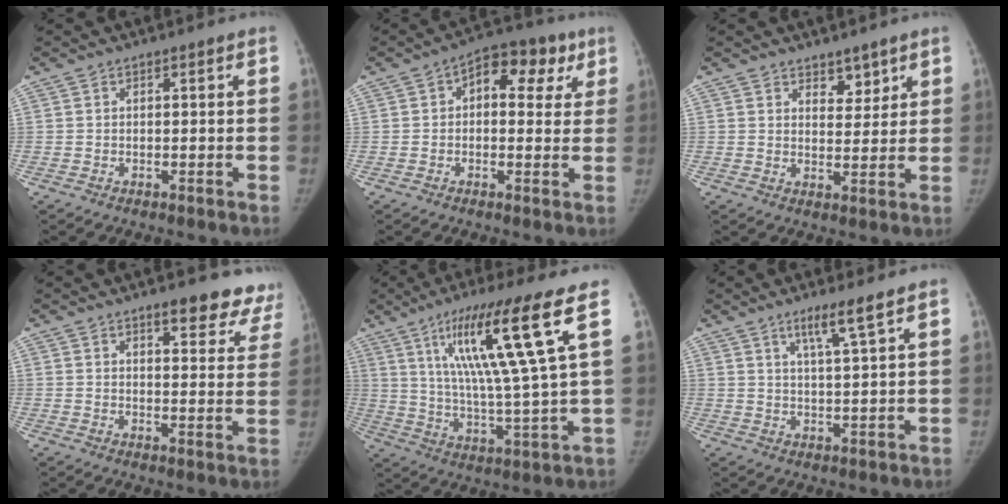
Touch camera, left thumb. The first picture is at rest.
{"total": 10.6, "force": [3.7, 6.8, 7.3], "torque": [-0.049, 0.018, 0.042]}
{"total": 4.1, "force": [3.0, 2.4, 1.4], "torque": [0.011, -0.022, 0.049]}
{"total": 11.6, "force": [9.4, 4.1, 5.3], "torque": [-0.008, -0.048, 0.093]}
{"total": 18.4, "force": [8.1, 0.5, 16.5], "torque": [-0.287, -0.036, 0.138]}
{"total": 5.4, "force": [3.5, -0.3, 4.1], "torque": [-0.075, -0.026, 0.066]}